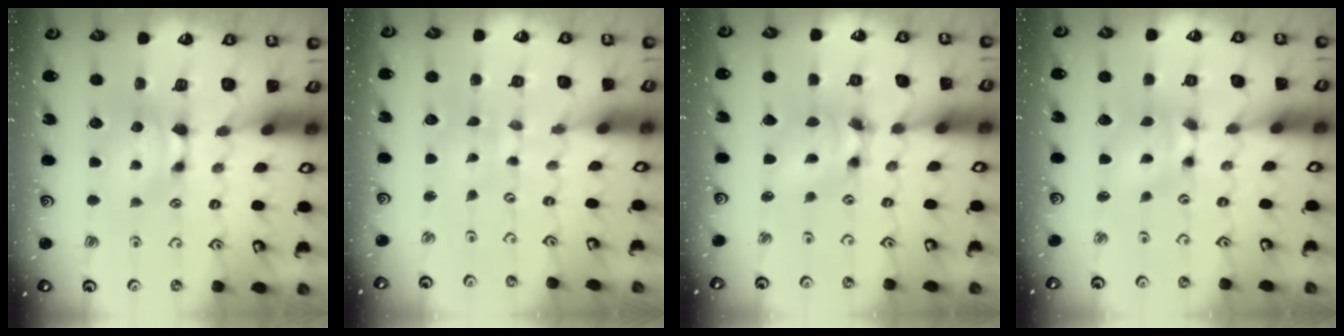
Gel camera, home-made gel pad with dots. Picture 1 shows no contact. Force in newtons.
{"total": 6.9, "press": 6.9, "slide": 0.5}
{"total": 6.2, "press": 5.7, "slide": 2.4}
{"total": 3.7, "press": 3.3, "slide": 1.6}